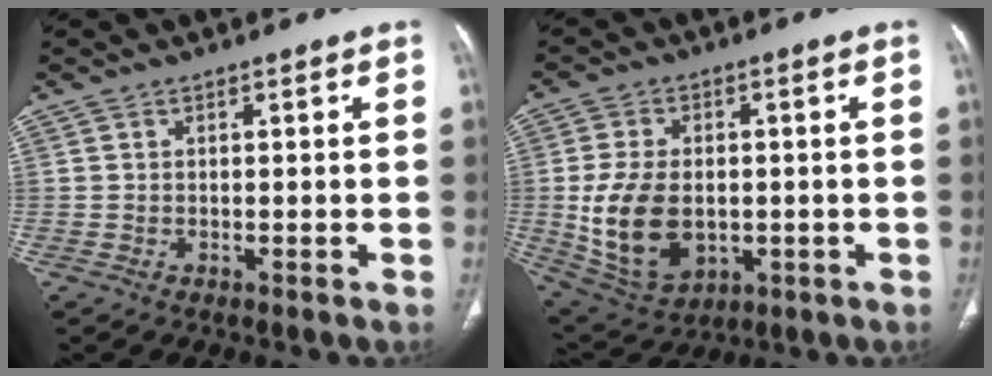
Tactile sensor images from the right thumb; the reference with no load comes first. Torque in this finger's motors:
{"motor_torque": [-0.12, 1.08, 0.74, 0.88, 0.35]}